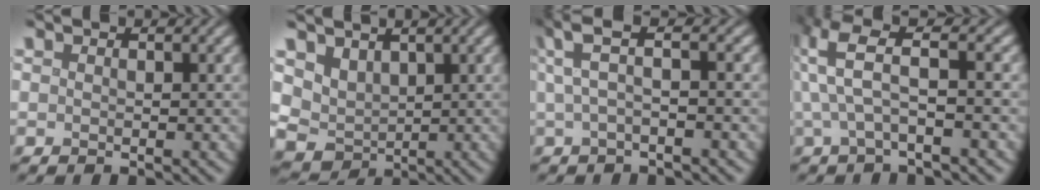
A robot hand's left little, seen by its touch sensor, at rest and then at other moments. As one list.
[{"total": 3.2, "force": [1.5, 2.5, 1.3], "torque": [-0.031, -0.009, 0.025]}, {"total": 3.8, "force": [0.8, 0.9, 3.6], "torque": [-0.064, 0.015, 0.012]}, {"total": 5.3, "force": [2.0, 0.9, 4.8], "torque": [-0.092, 0.016, 0.035]}]